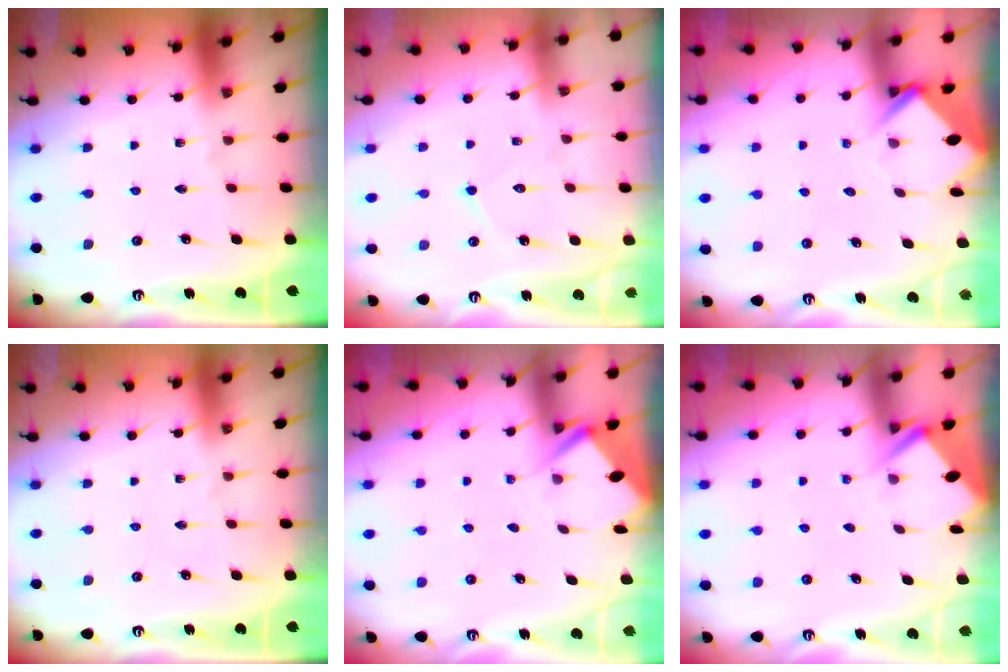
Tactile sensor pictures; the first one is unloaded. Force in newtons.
{"total": 5.5, "press": 5.5, "slide": 0.5}
{"total": 3.8, "press": 3.8, "slide": 0.3}
{"total": 0.0}
{"total": 2.6, "press": 2.6, "slide": 0.1}
{"total": 2.6, "press": 2.6, "slide": 0.1}